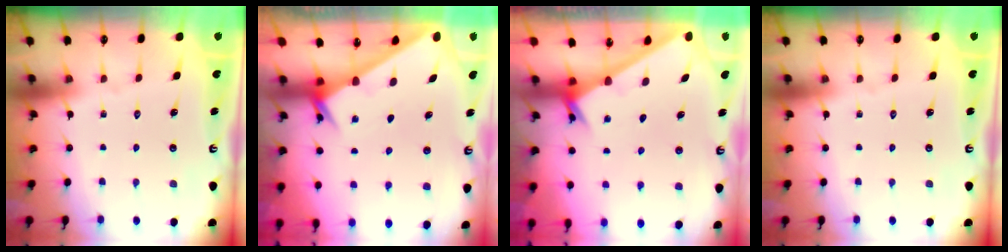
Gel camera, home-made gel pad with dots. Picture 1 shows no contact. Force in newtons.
{"total": 2.0, "press": 2.0, "slide": 0.1}
{"total": 2.4, "press": 2.4, "slide": 0.2}
{"total": 0.0}